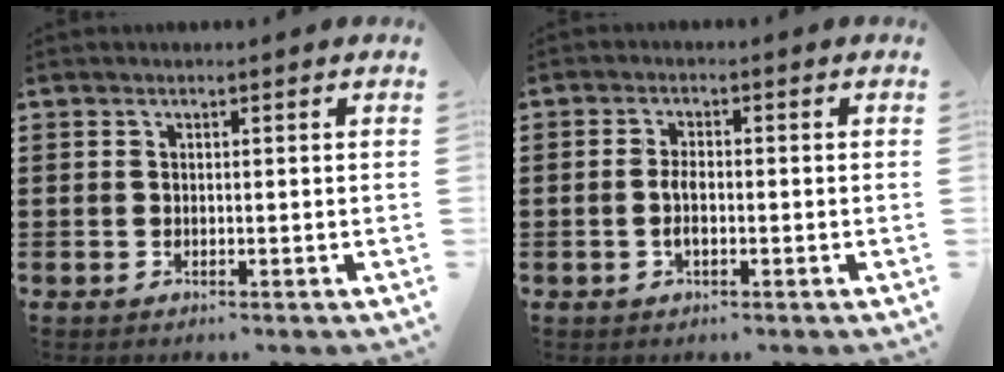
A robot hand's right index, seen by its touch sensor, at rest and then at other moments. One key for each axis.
{"total": 2.7, "fx": -0.5, "fy": 0.8, "fz": 2.5, "tx": -0.063, "ty": -0.008, "tz": -0.013}